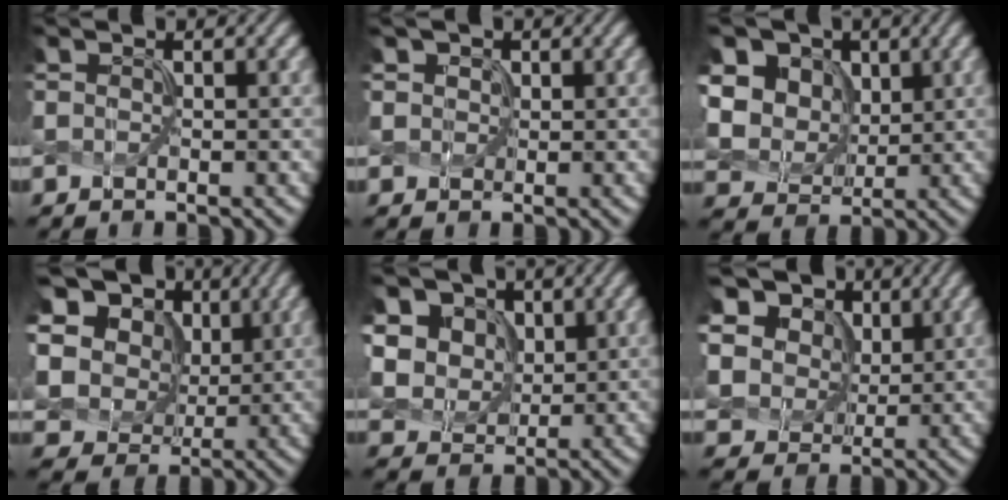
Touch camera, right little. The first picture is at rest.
{"total": 1.4, "force": [0.8, 1.2, -0.2], "torque": [-0.007, 0.009, 0.020]}
{"total": 10.6, "force": [4.0, 8.6, 4.7], "torque": [-0.119, 0.026, 0.082]}
{"total": 13.6, "force": [4.9, 11.0, 6.3], "torque": [-0.160, 0.023, 0.109]}
{"total": 8.8, "force": [3.5, 7.2, 3.6], "torque": [-0.096, 0.023, 0.069]}
{"total": 9.2, "force": [4.4, 7.2, 3.7], "torque": [-0.098, 0.015, 0.092]}